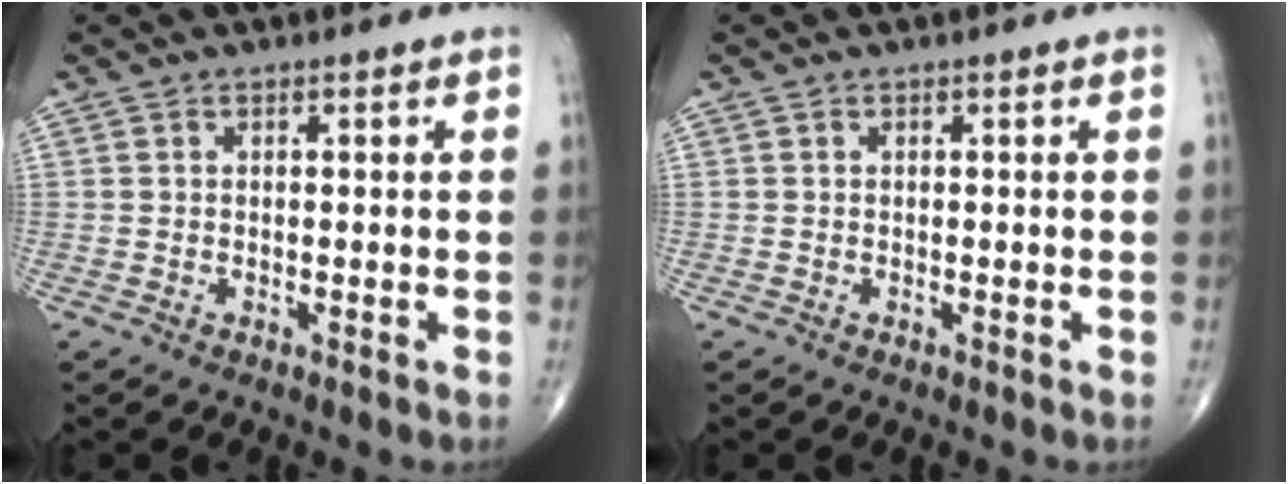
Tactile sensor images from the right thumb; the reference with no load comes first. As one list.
[{"total": 0.0}]